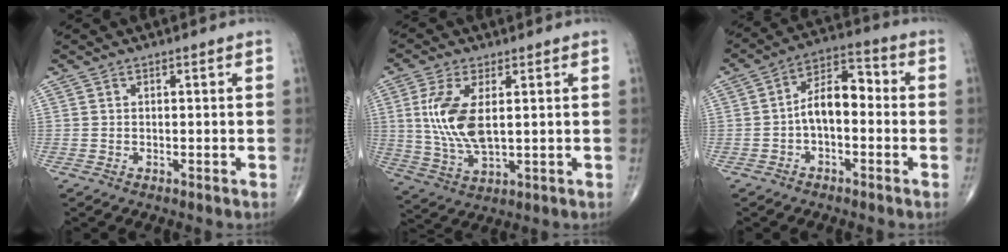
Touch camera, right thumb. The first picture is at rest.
{"total": 11.1, "force": [1.9, 5.0, 9.7], "torque": [-0.210, -0.012, 0.045]}
{"total": 8.8, "force": [-1.2, 4.9, 7.1], "torque": [-0.104, 0.039, -0.033]}